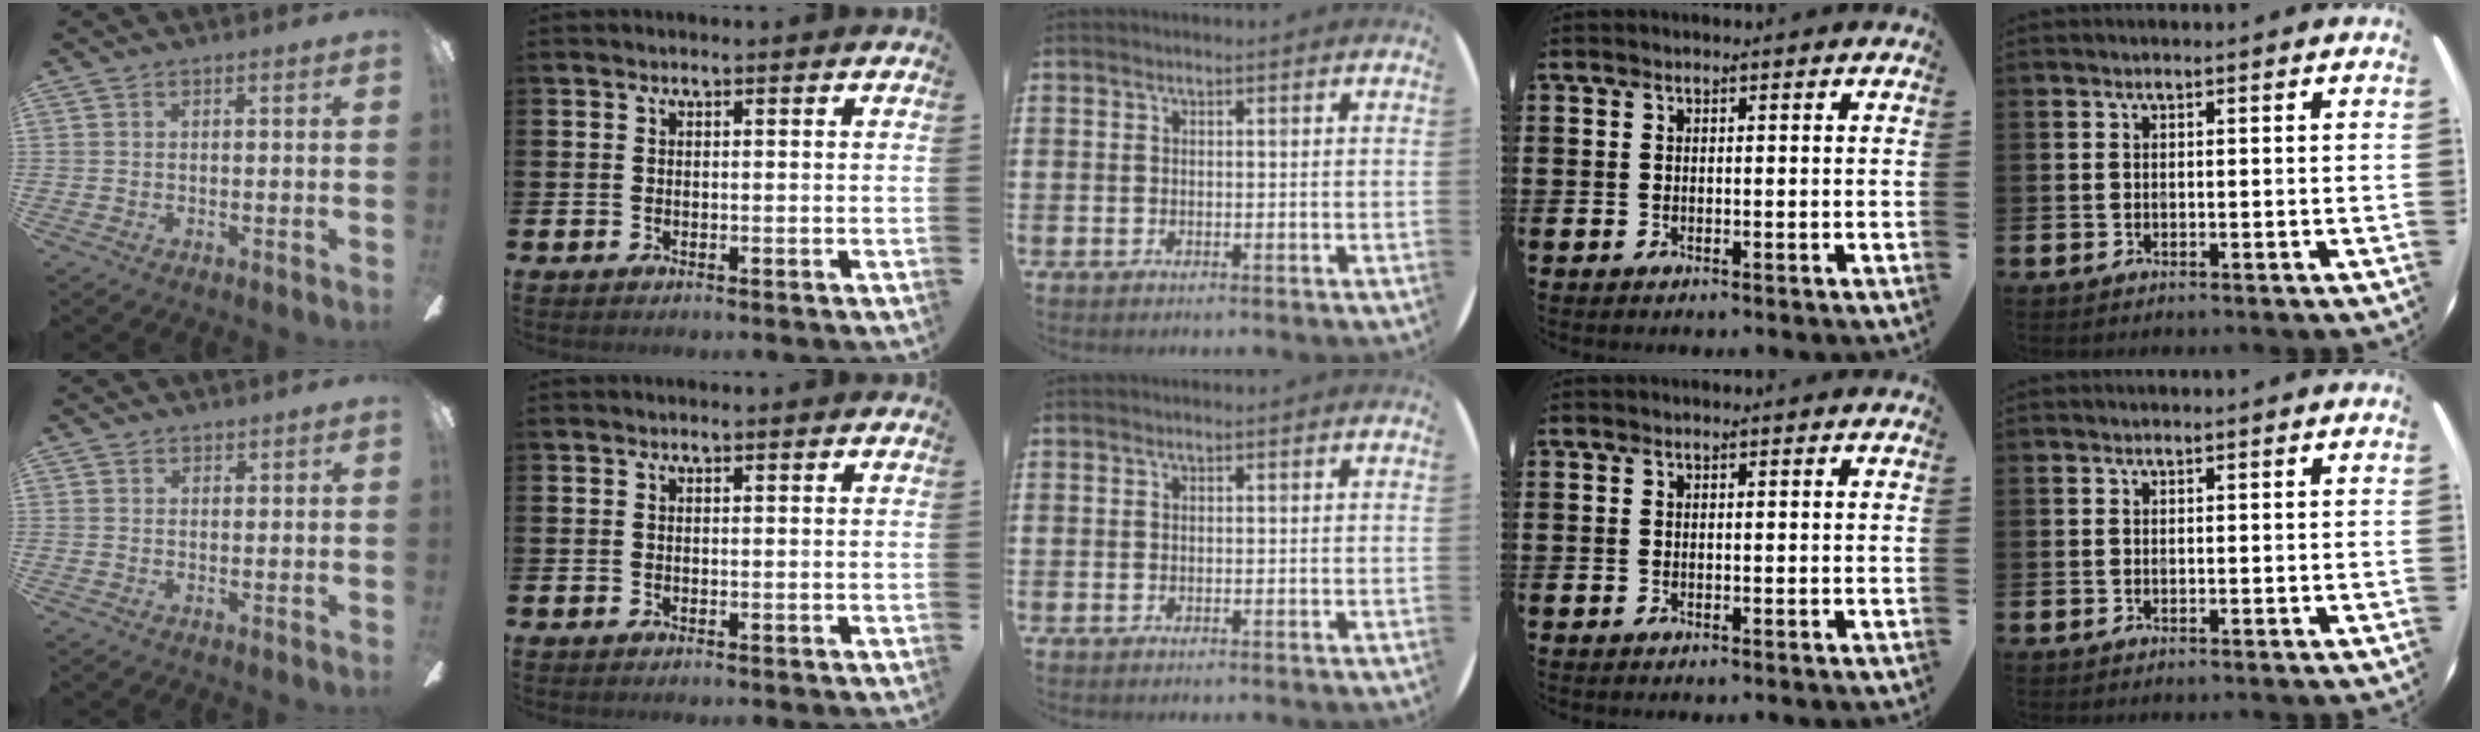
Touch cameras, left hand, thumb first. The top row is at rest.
{"thumb": {"total": 1.0, "force": [0.9, 0.5, 0.0], "torque": [0.001, -0.001, 0.018]}}